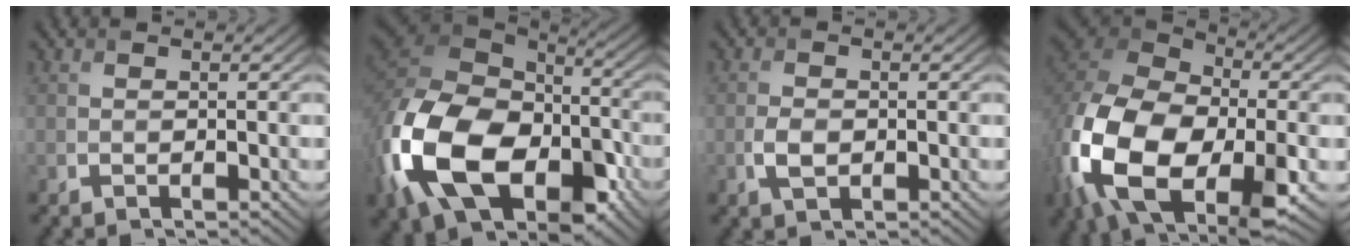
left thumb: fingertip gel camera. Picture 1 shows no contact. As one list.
[{"total": 19.7, "force": [-7.2, 13.0, 12.9], "torque": [-0.314, -0.038, -0.130]}, {"total": 2.4, "force": [-0.6, 1.5, 1.8], "torque": [-0.040, -0.003, -0.011]}, {"total": 20.0, "force": [-6.6, 12.9, 13.8], "torque": [-0.351, -0.059, -0.096]}]